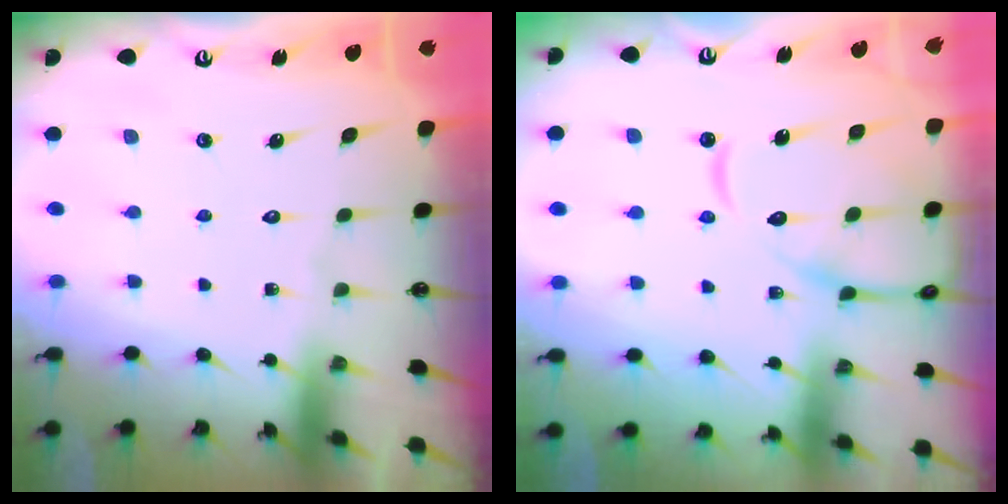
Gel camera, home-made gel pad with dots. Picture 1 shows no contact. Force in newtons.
{"total": 13.1, "press": 13.0, "slide": 1.3}